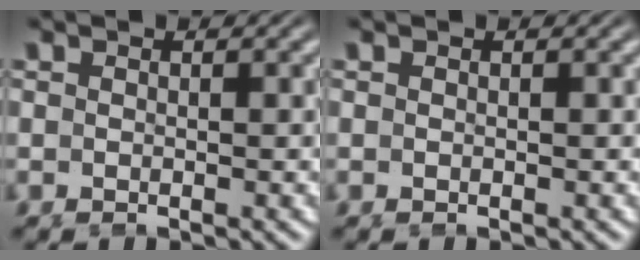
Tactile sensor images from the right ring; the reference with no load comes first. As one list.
[{"total": 0.0}]